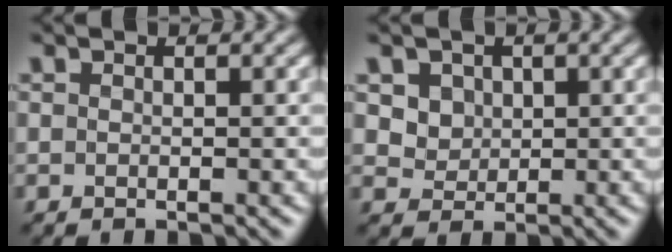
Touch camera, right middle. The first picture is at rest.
{"total": 2.7, "force": [1.5, 2.1, 0.7], "torque": [-0.030, -0.002, 0.038]}